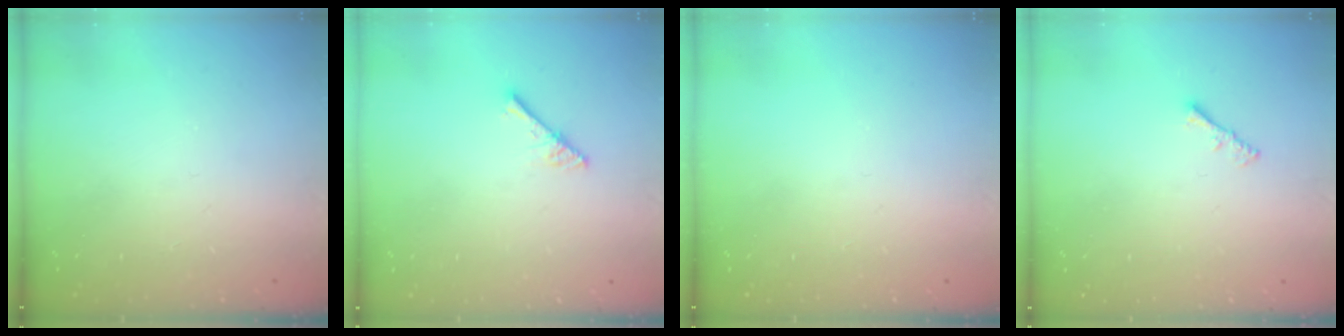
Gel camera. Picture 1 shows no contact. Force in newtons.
{"total": 2.9, "press": 2.9, "slide": 0.2}
{"total": 0.0}
{"total": 1.3, "press": 1.3, "slide": 0.4}